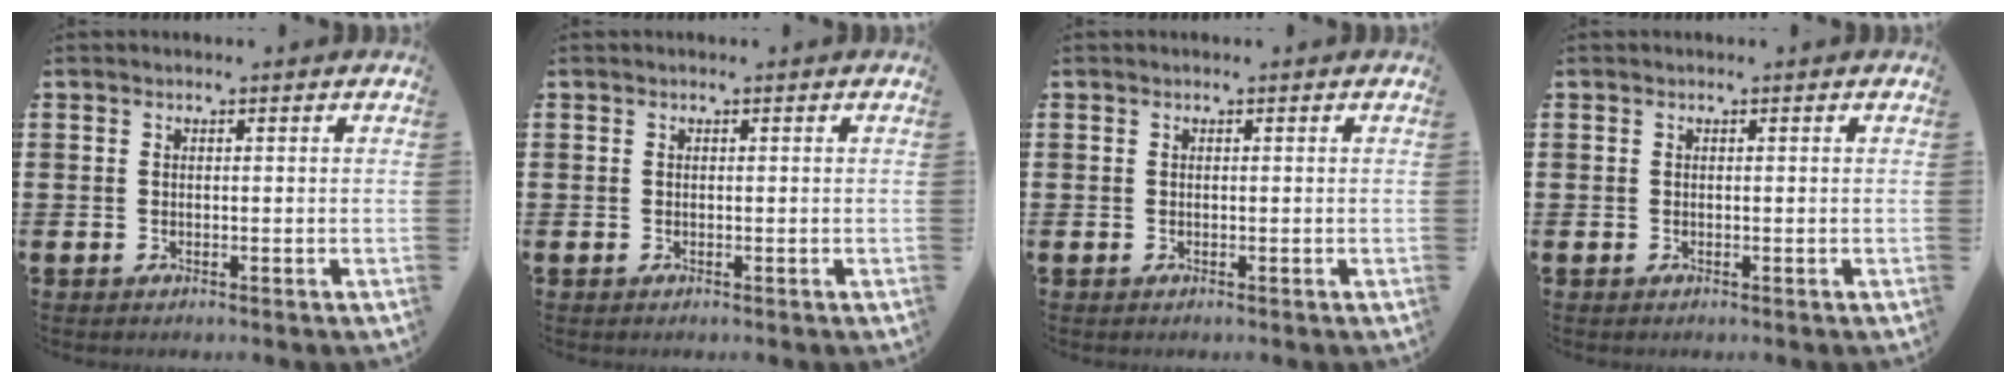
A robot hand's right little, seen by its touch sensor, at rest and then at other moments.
{"total": 0.0}
{"total": 0.0}
{"total": 0.0}